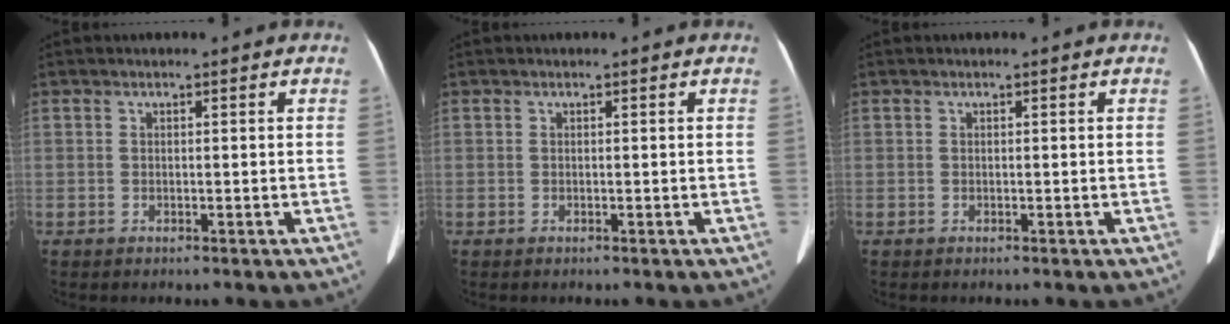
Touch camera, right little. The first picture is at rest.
{"total": 0.0}
{"total": 0.0}